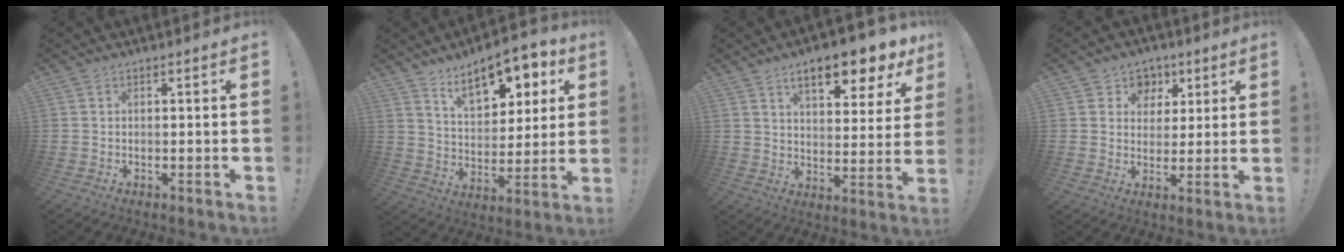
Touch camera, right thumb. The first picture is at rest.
{"total": 14.9, "force": [9.3, 7.4, 9.0], "torque": [-0.122, -0.059, 0.158]}
{"total": 12.7, "force": [7.7, 4.2, 9.2], "torque": [-0.123, -0.050, 0.122]}
{"total": 6.7, "force": [2.4, 6.2, 0.6], "torque": [-0.004, -0.015, 0.049]}